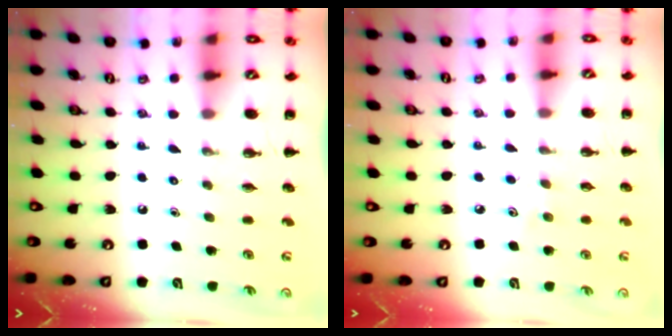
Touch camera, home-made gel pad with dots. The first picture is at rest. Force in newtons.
{"total": 2.9, "press": 2.9, "slide": 0.6}